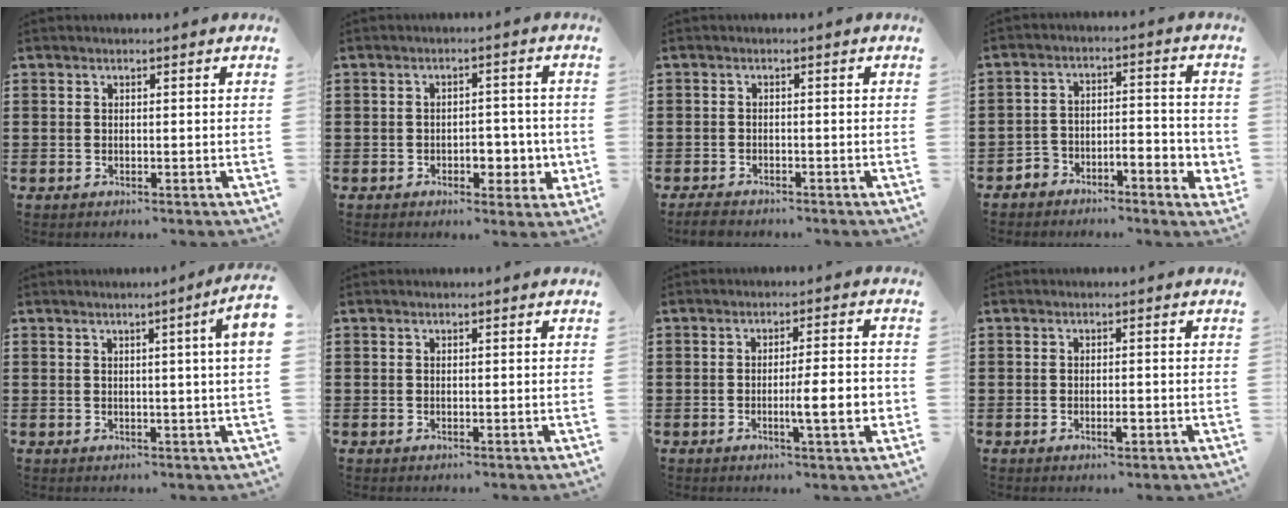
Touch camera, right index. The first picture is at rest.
{"total": 4.8, "force": [-1.6, 3.0, 3.4], "torque": [-0.045, 0.001, -0.031]}
{"total": 2.0, "force": [-1.9, 0.4, 0.4], "torque": [-0.018, 0.000, -0.043]}
{"total": 4.0, "force": [-3.5, 1.5, 1.4], "torque": [-0.028, 0.008, -0.072]}
{"total": 3.4, "force": [0.9, -0.8, 3.2], "torque": [-0.057, -0.009, 0.012]}
{"total": 0.0}
{"total": 7.3, "force": [-1.6, 1.0, 7.0], "torque": [-0.106, -0.008, -0.027]}
{"total": 1.7, "force": [-0.8, 0.5, 1.5], "torque": [-0.027, -0.001, -0.013]}